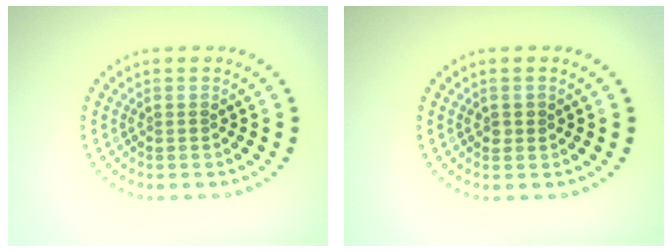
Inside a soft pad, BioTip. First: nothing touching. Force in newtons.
{"total": 0.9, "press": 0.9, "slide": 0.0}